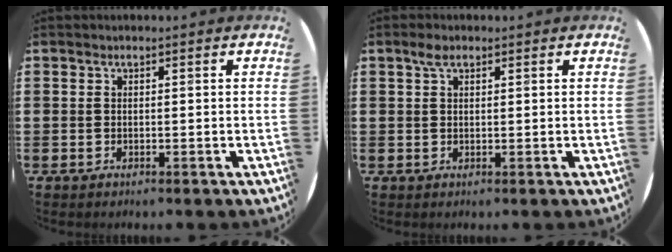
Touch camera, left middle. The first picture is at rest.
{"total": 1.8, "force": [1.1, 0.9, 1.1], "torque": [-0.016, 0.003, 0.017]}